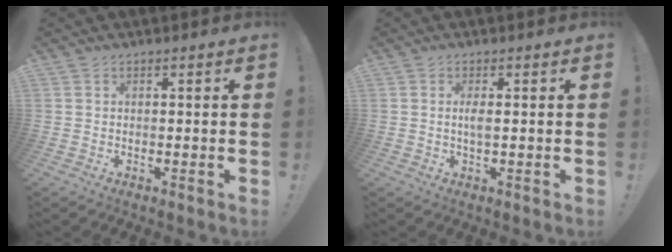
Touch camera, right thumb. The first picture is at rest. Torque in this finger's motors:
{"motor_torque": [0.04, 0.92, 0.06, -0.09, 0.00]}